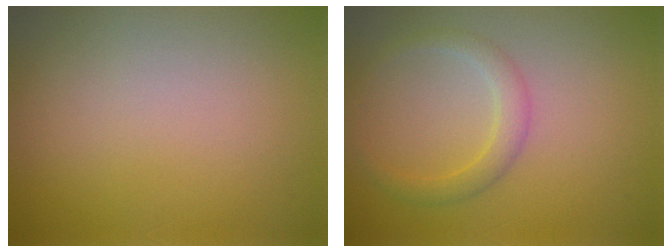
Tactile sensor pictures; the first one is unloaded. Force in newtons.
{"total": 2.0, "press": 2.0, "slide": 0.1}